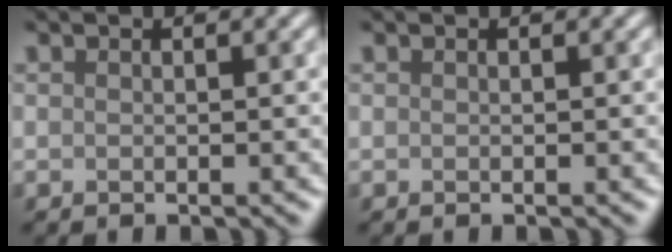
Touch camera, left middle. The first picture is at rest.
{"total": 0.0}